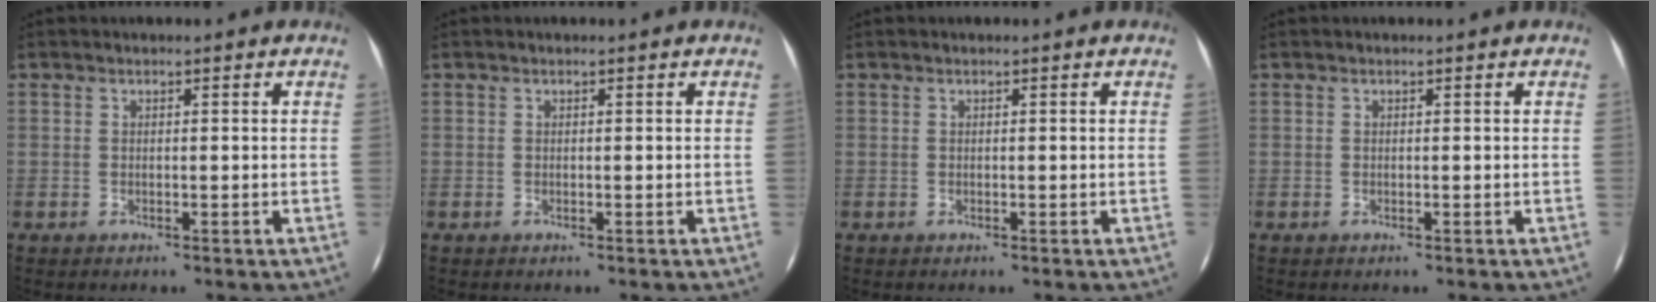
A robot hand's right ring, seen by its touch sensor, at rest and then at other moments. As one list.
[{"total": 0.0}, {"total": 0.0}, {"total": 0.0}]